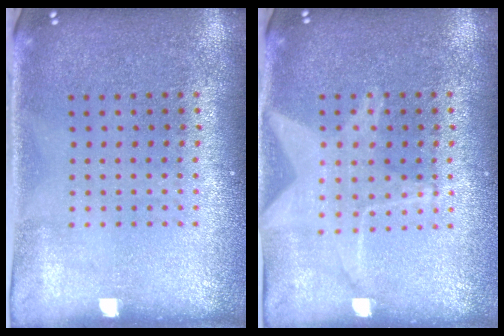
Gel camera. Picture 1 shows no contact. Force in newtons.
{"total": 1.5, "press": 1.5, "slide": 0.2}